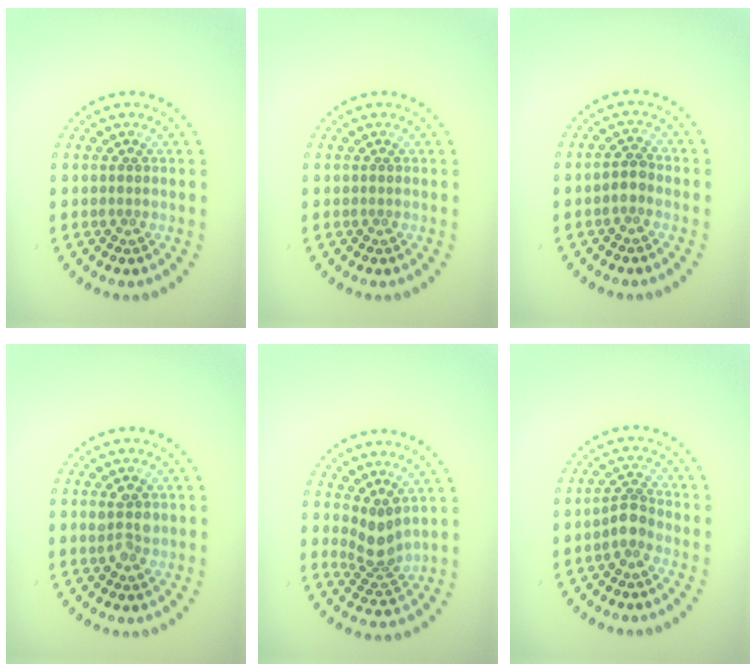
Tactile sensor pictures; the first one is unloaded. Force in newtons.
{"total": 0.0}
{"total": 1.4, "press": 1.3, "slide": 0.4}
{"total": 2.0, "press": 1.9, "slide": 0.4}
{"total": 2.8, "press": 2.1, "slide": 1.9}
{"total": 2.1, "press": 1.7, "slide": 1.3}